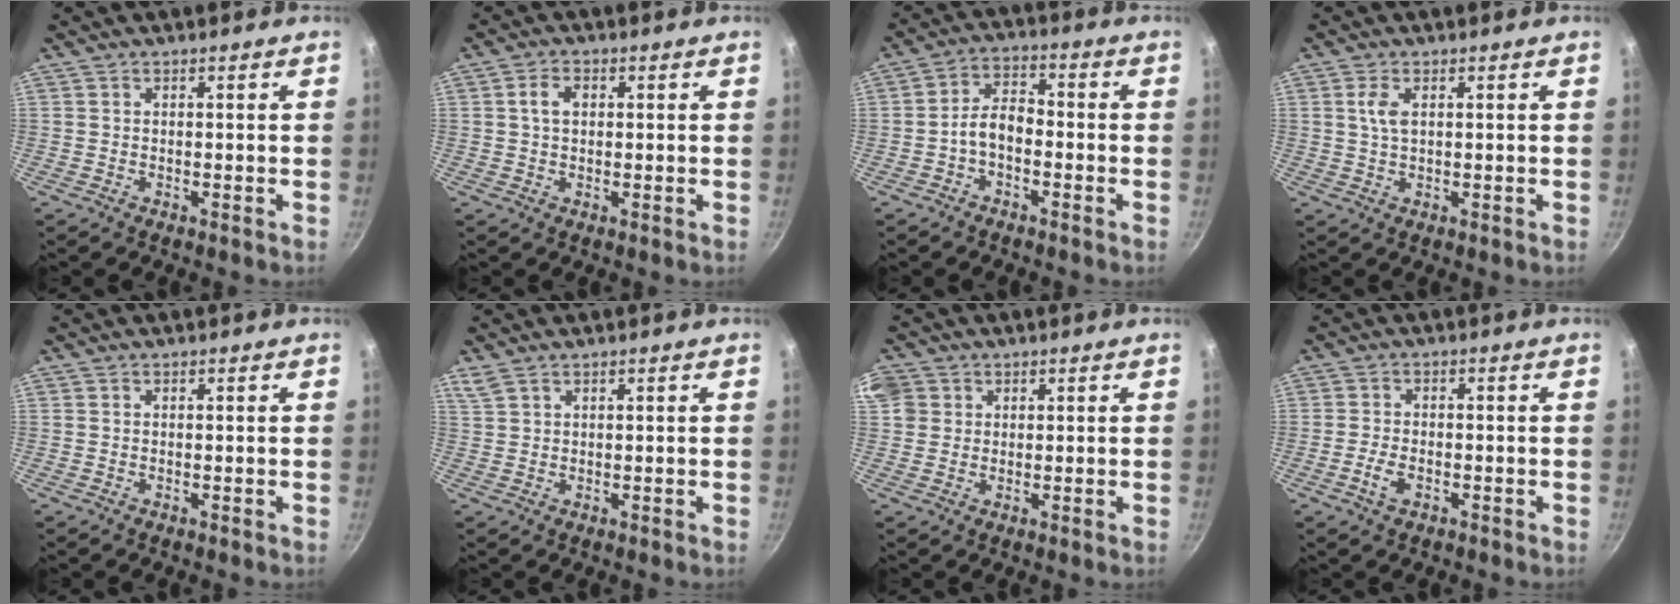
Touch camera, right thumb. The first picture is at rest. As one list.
[{"total": 3.3, "force": [0.6, 2.3, 2.3], "torque": [-0.031, 0.006, 0.007]}, {"total": 5.6, "force": [-2.0, 3.2, 4.1], "torque": [-0.063, 0.034, -0.043]}, {"total": 3.1, "force": [0.9, 1.5, 2.5], "torque": [-0.052, -0.001, 0.019]}, {"total": 0.0}, {"total": 2.2, "force": [1.8, 0.7, 1.1], "torque": [-0.024, -0.001, 0.043]}, {"total": 6.2, "force": [1.9, 5.5, 1.9], "torque": [-0.026, 0.008, 0.034]}, {"total": 3.5, "force": [-1.5, 2.0, 2.4], "torque": [-0.051, 0.011, -0.032]}]